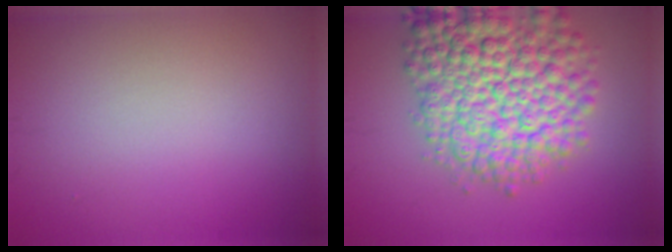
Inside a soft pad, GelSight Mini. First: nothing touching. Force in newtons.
{"total": 10.6, "press": 10.5, "slide": 0.4}